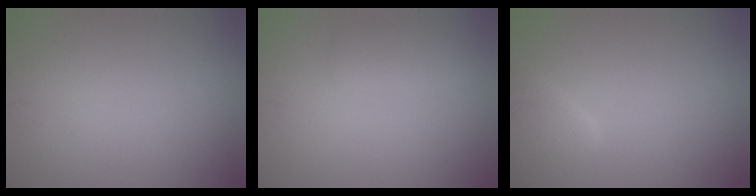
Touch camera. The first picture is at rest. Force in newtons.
{"total": 1.6, "press": 1.6, "slide": 0.2}
{"total": 2.4, "press": 2.4, "slide": 0.2}